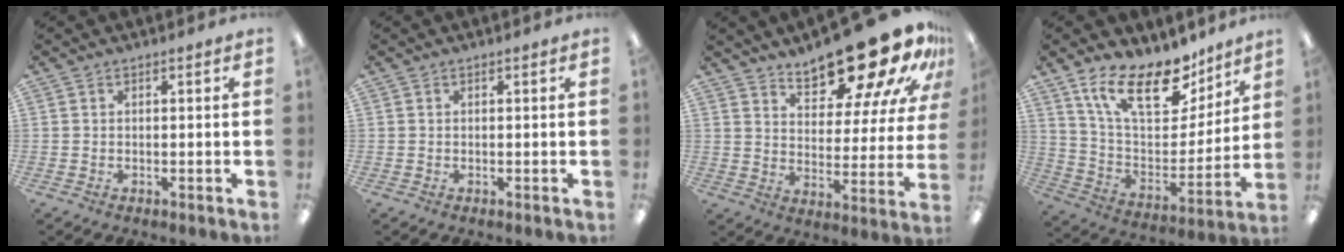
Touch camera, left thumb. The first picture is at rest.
{"total": 0.0}
{"total": 20.4, "force": [16.3, 6.4, 10.5], "torque": [-0.153, -0.110, 0.272]}
{"total": 20.9, "force": [14.3, 9.2, 12.0], "torque": [-0.213, -0.079, 0.254]}